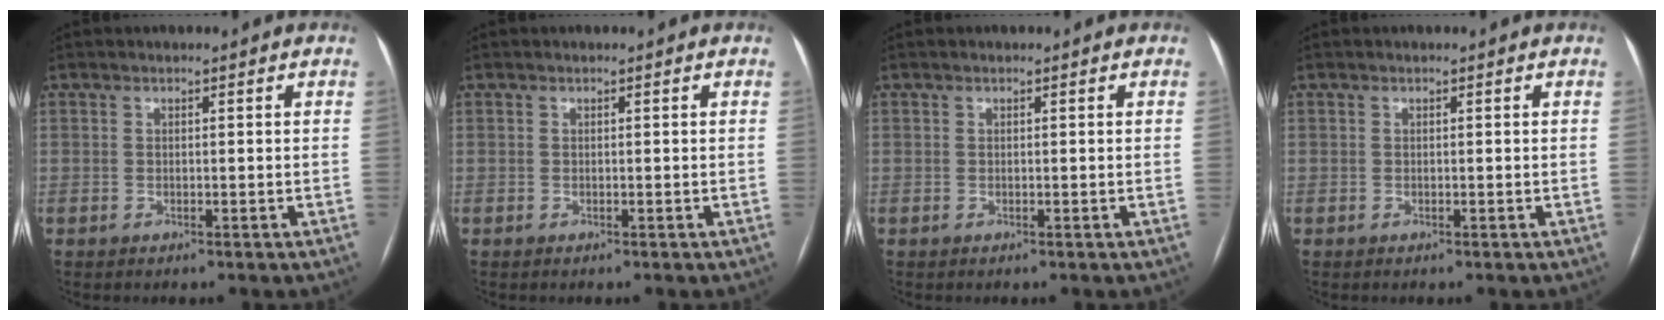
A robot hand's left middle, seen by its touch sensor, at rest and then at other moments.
{"total": 0.0}
{"total": 0.0}
{"total": 0.0}